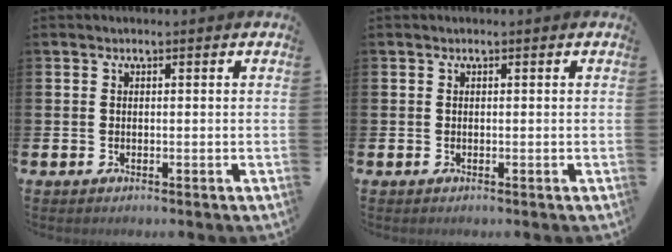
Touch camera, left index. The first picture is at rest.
{"total": 0.0}